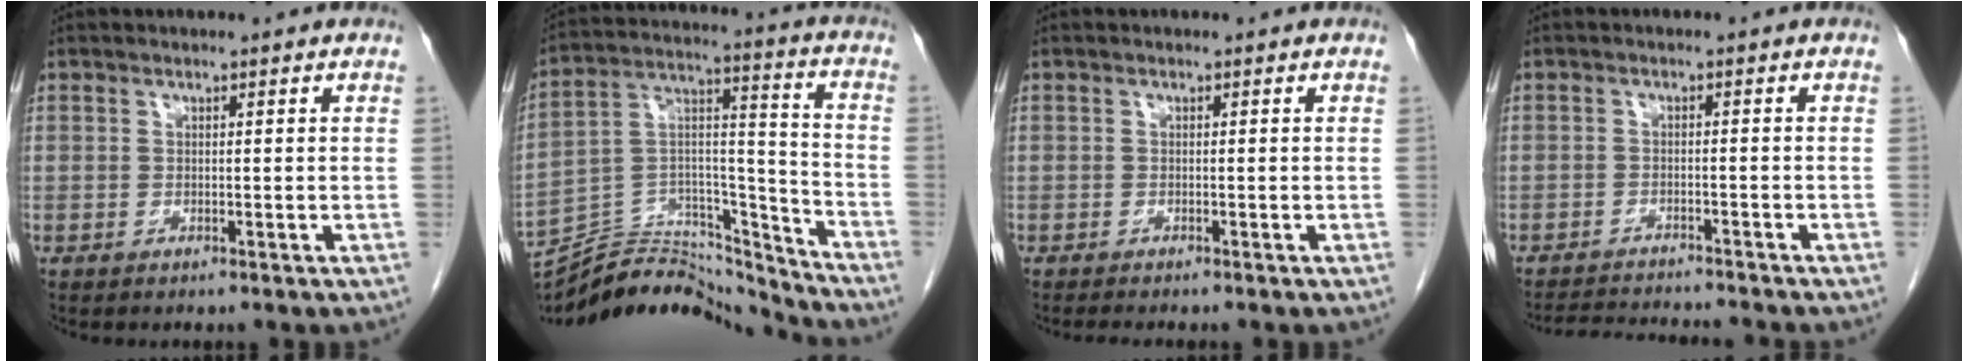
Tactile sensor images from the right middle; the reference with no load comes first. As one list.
[{"total": 21.2, "force": [-20.3, 4.0, 4.6], "torque": [-0.100, 0.034, -0.330]}, {"total": 1.7, "force": [-1.5, -0.1, 0.8], "torque": [-0.013, -0.003, -0.021]}, {"total": 8.0, "force": [-7.7, -0.1, 2.2], "torque": [-0.030, -0.006, -0.116]}]